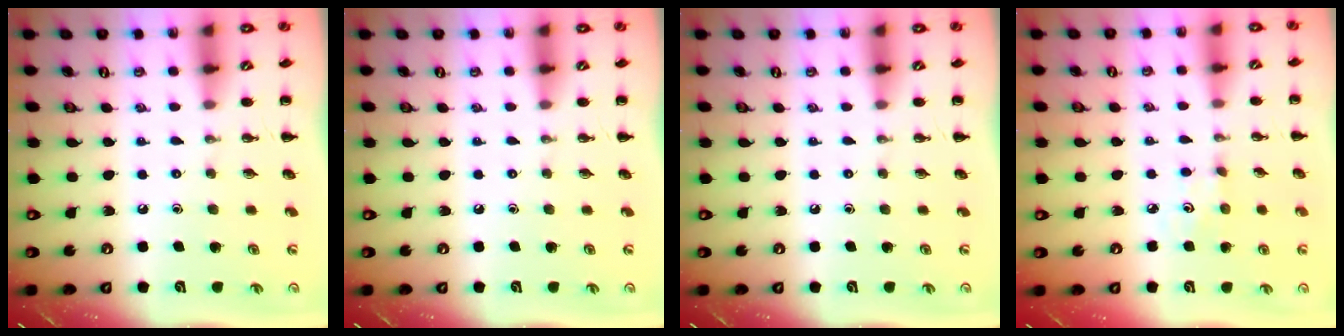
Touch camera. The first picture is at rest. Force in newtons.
{"total": 0.0}
{"total": 0.0}
{"total": 3.5, "press": 3.4, "slide": 1.0}